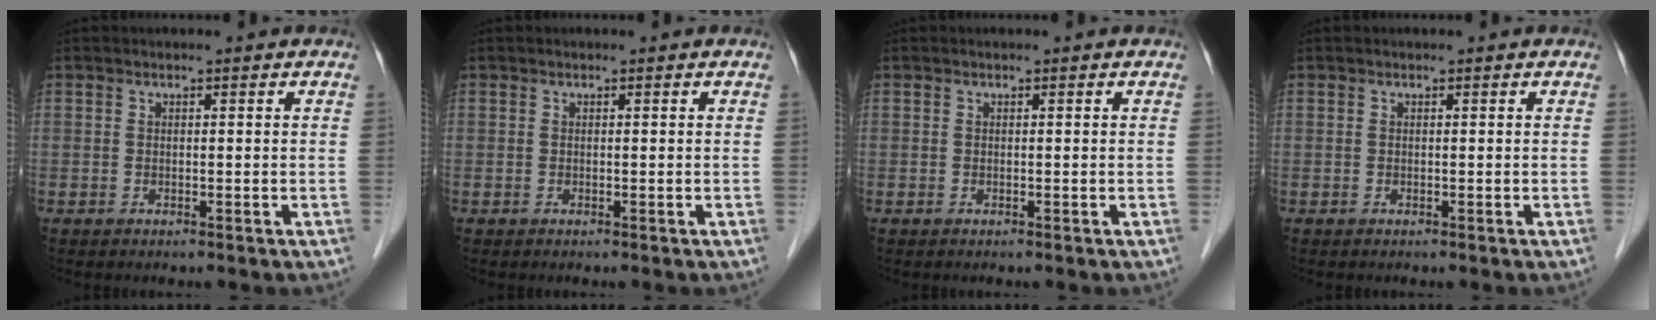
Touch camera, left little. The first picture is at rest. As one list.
[{"total": 0.0}, {"total": 0.0}, {"total": 0.0}]